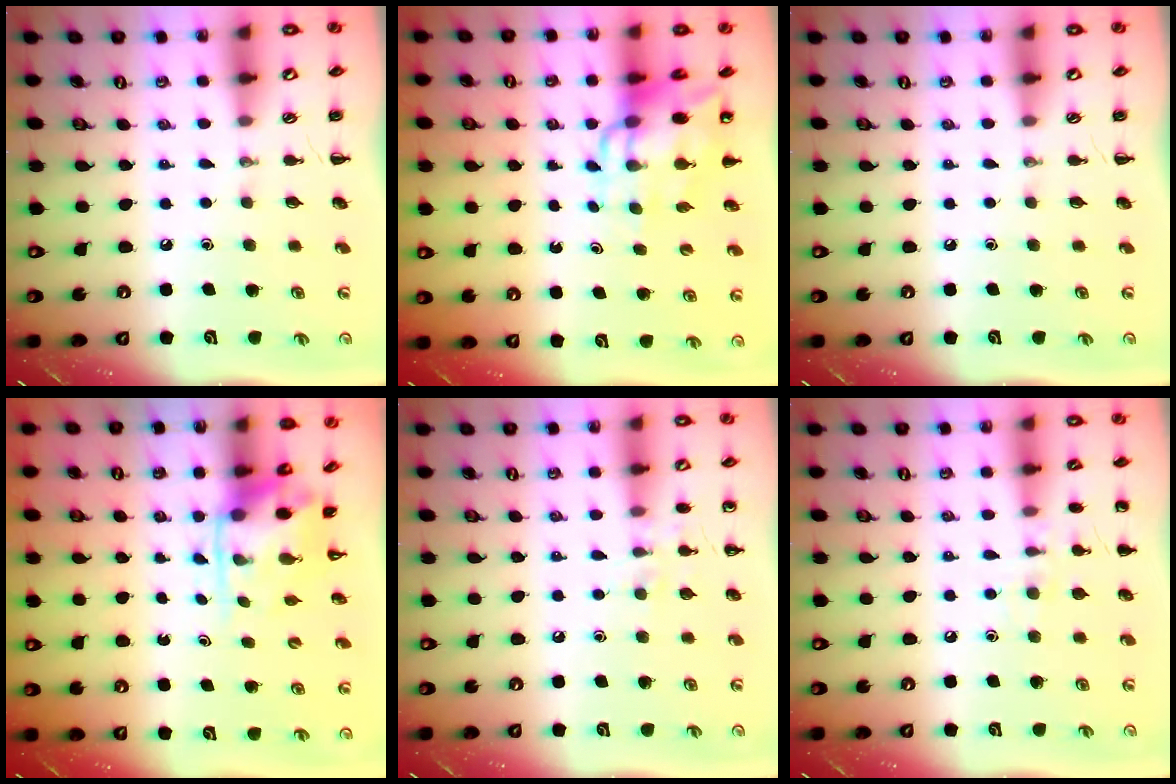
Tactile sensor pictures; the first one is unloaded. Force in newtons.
{"total": 11.0, "press": 10.5, "slide": 3.4}
{"total": 0.0}
{"total": 3.4, "press": 3.3, "slide": 0.6}
{"total": 5.7, "press": 5.6, "slide": 1.4}
{"total": 7.9, "press": 7.6, "slide": 2.1}